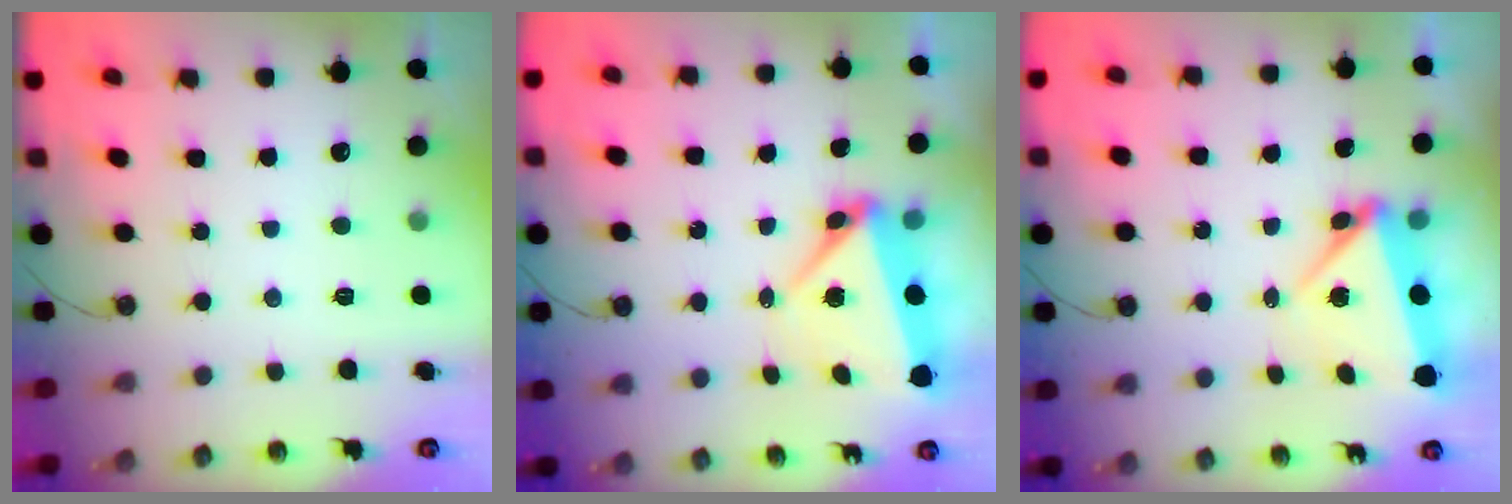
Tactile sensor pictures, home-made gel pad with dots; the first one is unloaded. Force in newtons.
{"total": 7.3, "press": 7.3, "slide": 0.7}
{"total": 5.4, "press": 5.3, "slide": 1.4}